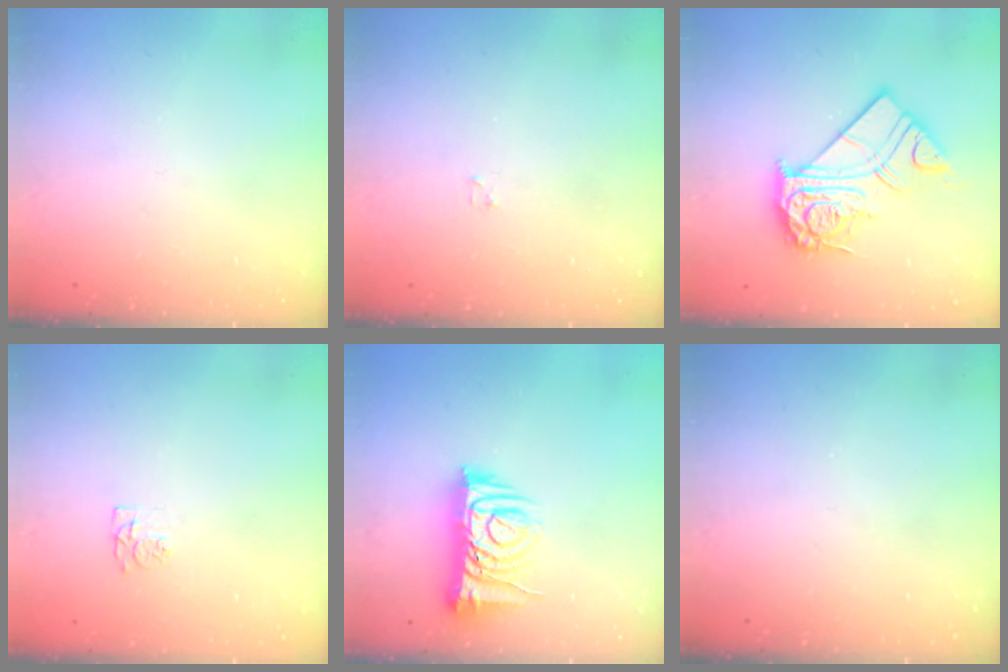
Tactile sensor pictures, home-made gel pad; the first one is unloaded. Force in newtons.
{"total": 1.2, "press": 1.2, "slide": 0.2}
{"total": 17.4, "press": 17.3, "slide": 1.7}
{"total": 4.9, "press": 4.9, "slide": 0.6}
{"total": 9.9, "press": 9.8, "slide": 1.4}
{"total": 0.0}